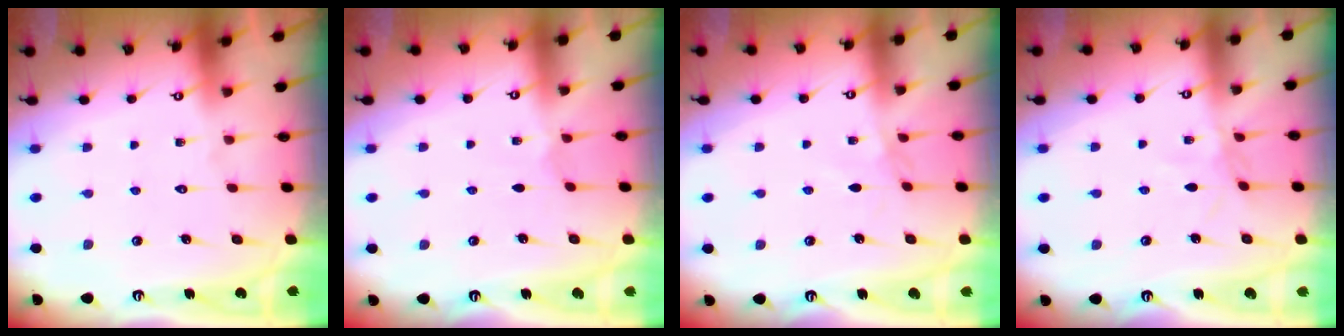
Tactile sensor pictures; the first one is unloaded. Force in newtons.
{"total": 1.1, "press": 1.0, "slide": 0.2}
{"total": 2.1, "press": 2.1, "slide": 0.5}
{"total": 2.7, "press": 2.6, "slide": 0.3}